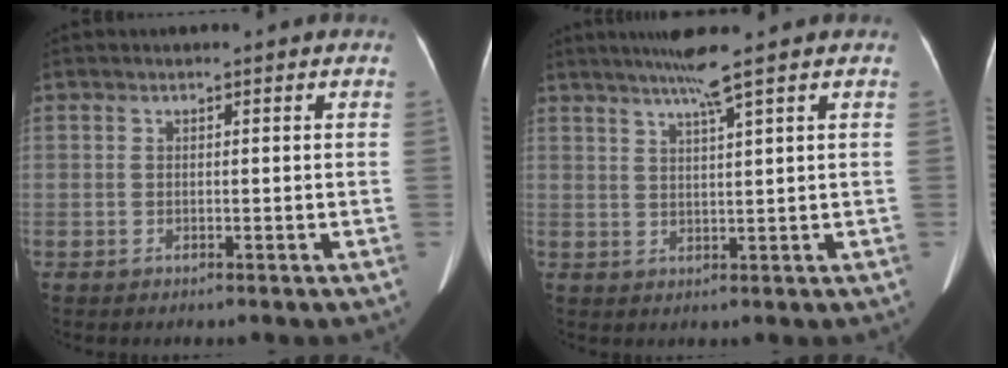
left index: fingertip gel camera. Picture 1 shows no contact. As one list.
[{"total": 4.6, "force": [3.2, -1.5, 2.9], "torque": [-0.054, 0.002, 0.059]}]